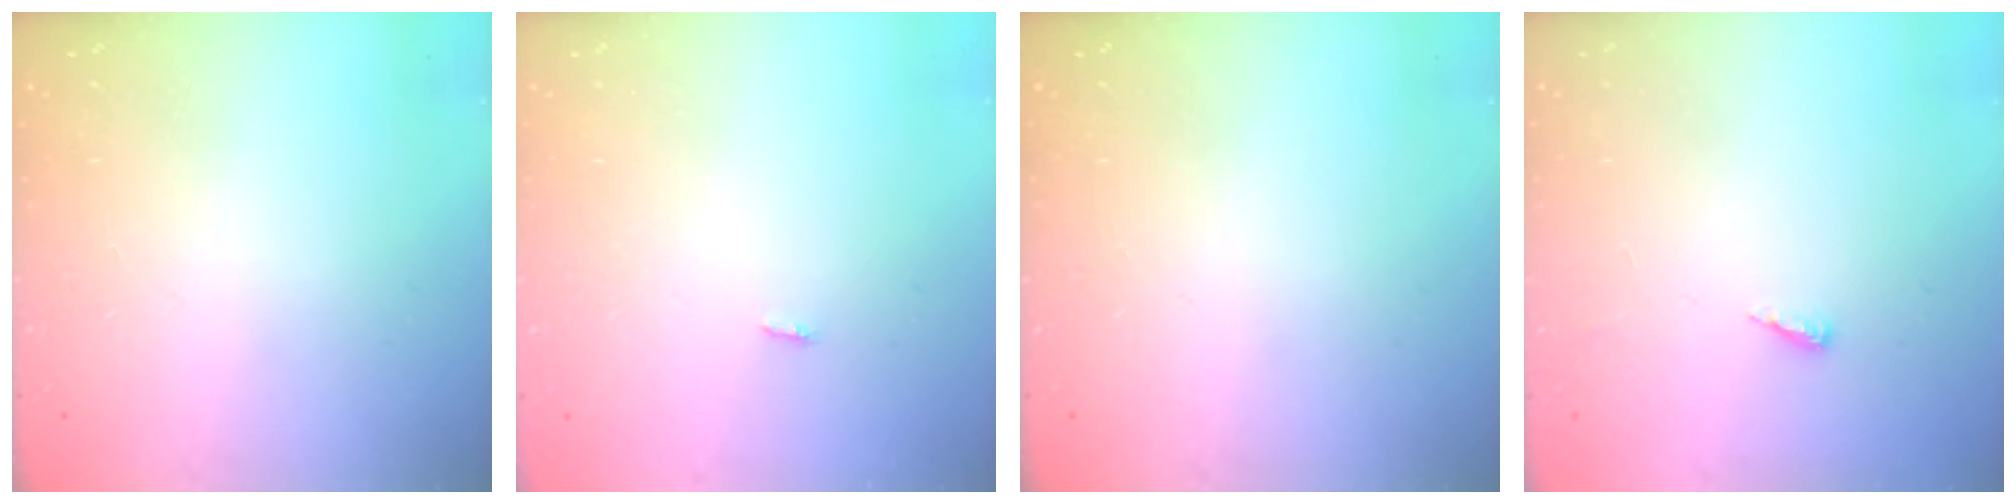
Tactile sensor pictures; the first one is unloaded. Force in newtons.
{"total": 2.8, "press": 1.8, "slide": 2.2}
{"total": 0.0}
{"total": 2.8, "press": 2.8, "slide": 0.2}